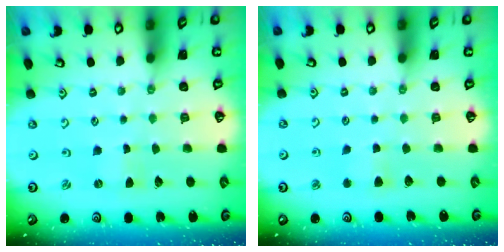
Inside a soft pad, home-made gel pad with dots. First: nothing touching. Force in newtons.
{"total": 2.8, "press": 2.8, "slide": 0.5}